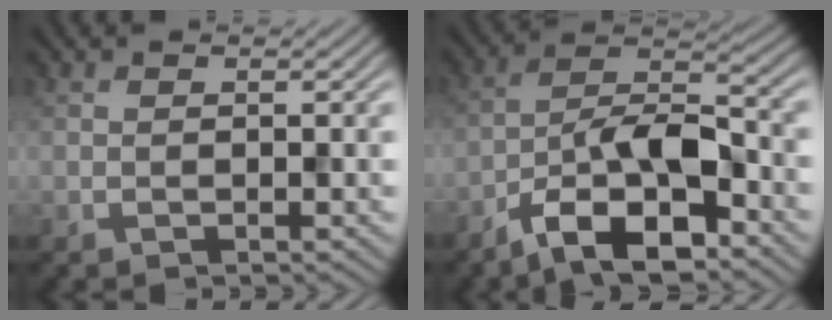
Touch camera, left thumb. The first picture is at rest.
{"total": 11.2, "force": [-6.8, 4.0, 8.0], "torque": [-0.136, 0.007, -0.135]}